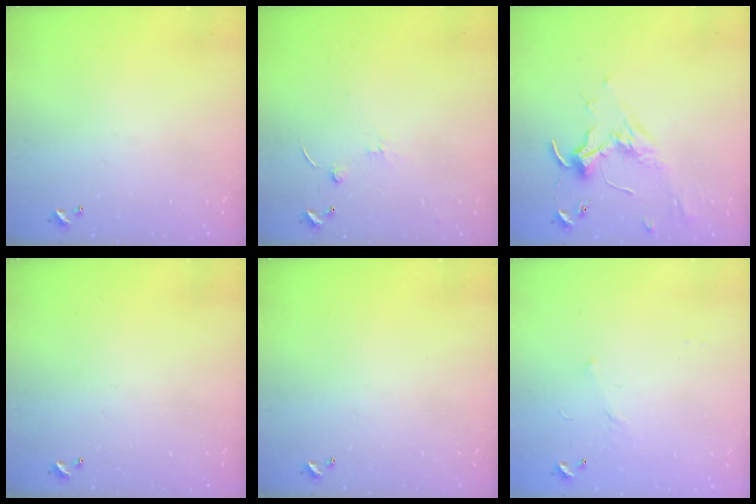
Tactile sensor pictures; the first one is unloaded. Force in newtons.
{"total": 1.3, "press": 1.2, "slide": 0.5}
{"total": 1.8, "press": 1.6, "slide": 0.7}
{"total": 0.0}
{"total": 0.0}
{"total": 6.4, "press": 6.3, "slide": 0.7}